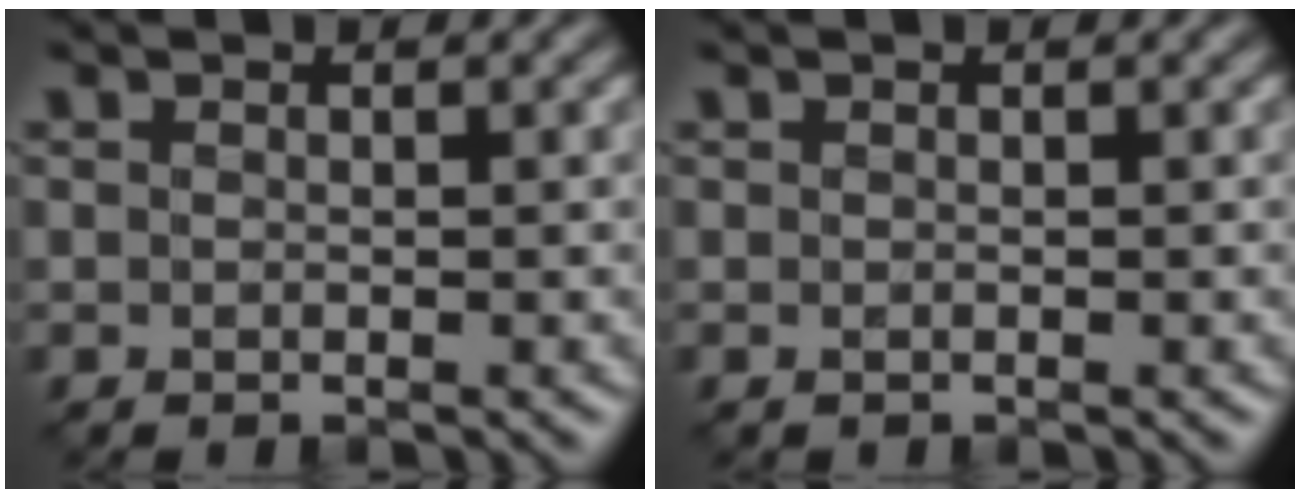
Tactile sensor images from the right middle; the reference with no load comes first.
{"total": 0.0}